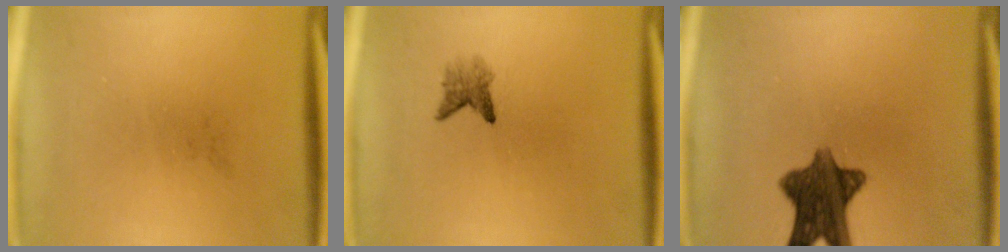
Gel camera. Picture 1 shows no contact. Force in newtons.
{"total": 2.0}
{"total": 9.9}